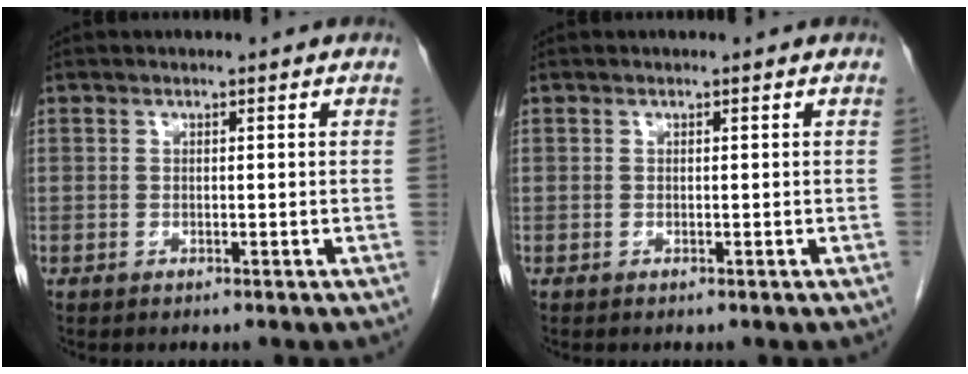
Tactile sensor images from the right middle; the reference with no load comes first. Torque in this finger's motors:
{"motor_torque": [0.02, 0.10, 0.05, 0.00]}